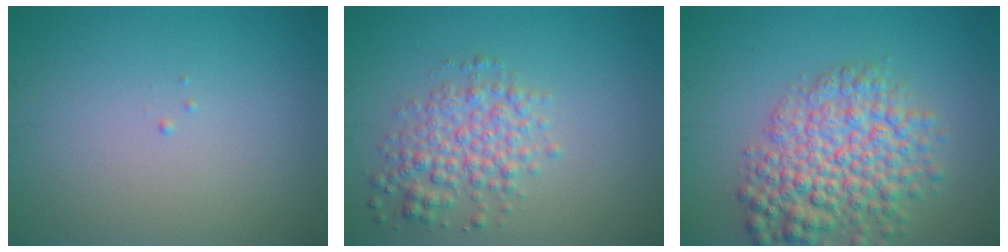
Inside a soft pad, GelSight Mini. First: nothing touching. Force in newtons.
{"total": 3.8, "press": 3.8, "slide": 0.1}
{"total": 7.3, "press": 7.3, "slide": 0.3}